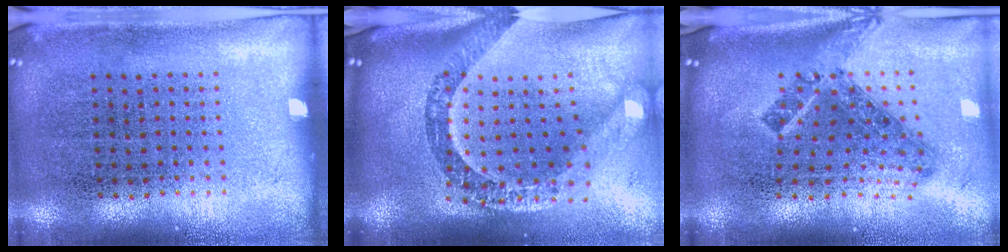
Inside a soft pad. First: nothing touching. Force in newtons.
{"total": 3.5, "press": 2.5, "slide": 2.5}
{"total": 1.7, "press": 1.2, "slide": 1.1}